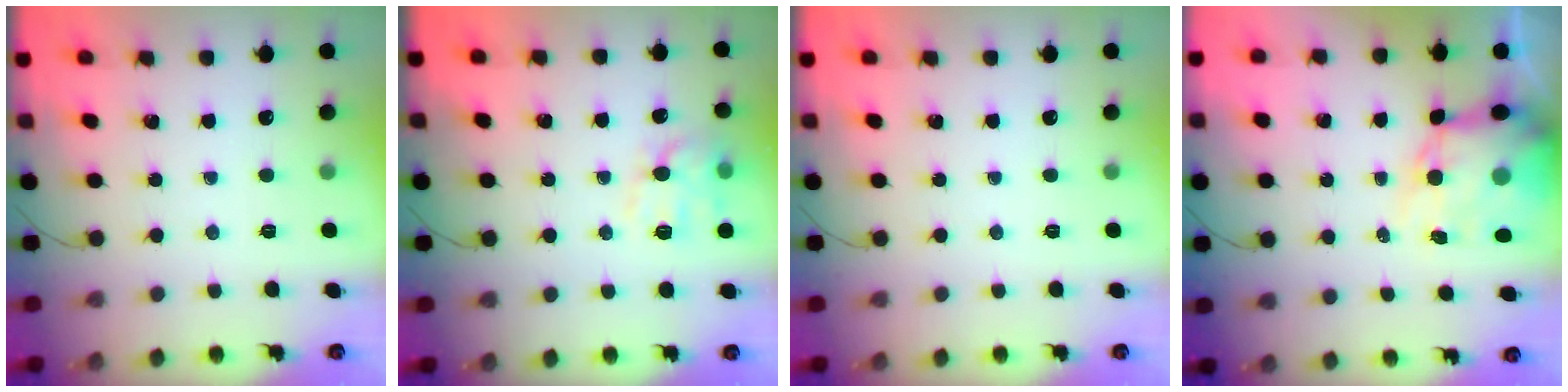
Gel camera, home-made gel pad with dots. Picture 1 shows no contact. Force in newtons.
{"total": 12.0, "press": 12.0, "slide": 0.1}
{"total": 0.0}
{"total": 11.7, "press": 11.3, "slide": 3.2}